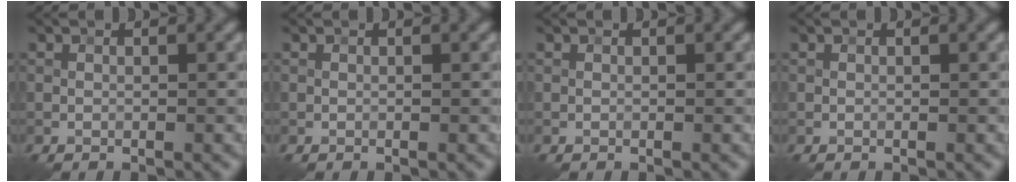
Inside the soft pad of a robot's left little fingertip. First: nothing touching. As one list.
[{"total": 0.0}, {"total": 0.0}, {"total": 0.0}]